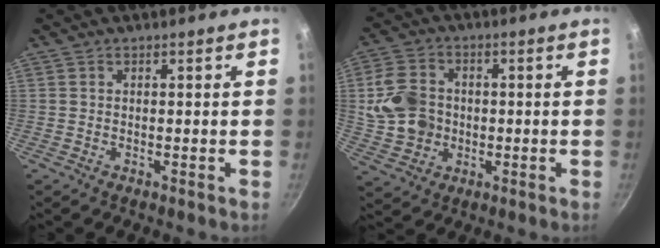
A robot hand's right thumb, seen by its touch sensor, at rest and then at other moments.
{"total": 10.8, "force": [0.0, 8.9, 6.0], "torque": [-0.096, 0.010, 0.001]}